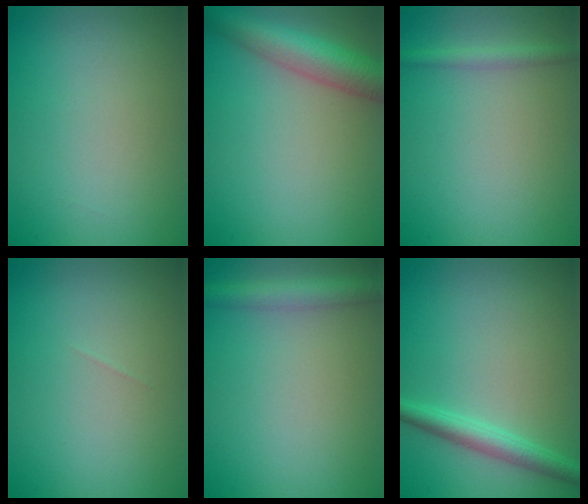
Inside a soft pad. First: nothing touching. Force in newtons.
{"total": 5.7, "press": 5.7, "slide": 0.2}
{"total": 1.5, "press": 1.5, "slide": 0.0}
{"total": 0.0}
{"total": 3.0, "press": 3.0, "slide": 0.1}
{"total": 2.8, "press": 2.8, "slide": 0.1}